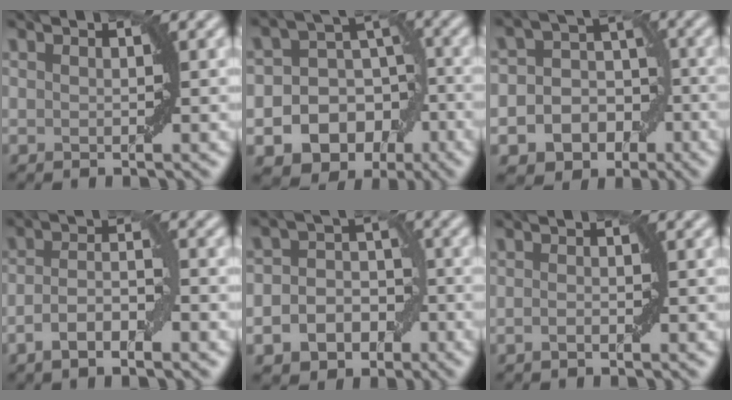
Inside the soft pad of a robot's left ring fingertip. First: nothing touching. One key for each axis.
{"total": 12.5, "fx": -5.2, "fy": 10.5, "fz": 4.3, "tx": -0.051, "ty": -0.022, "tz": -0.096}
{"total": 9.0, "fx": -3.6, "fy": 7.7, "fz": 2.9, "tx": -0.033, "ty": 0.001, "tz": -0.071}
{"total": 3.9, "fx": -1.7, "fy": 1.4, "fz": 3.3, "tx": -0.061, "ty": 0.003, "tz": -0.033}
{"total": 6.8, "fx": -2.6, "fy": 5.6, "fz": 2.7, "tx": -0.022, "ty": 0.010, "tz": -0.054}
{"total": 0.7, "fx": -0.4, "fy": 0.2, "fz": 0.6, "tx": -0.011, "ty": 0.001, "tz": -0.007}